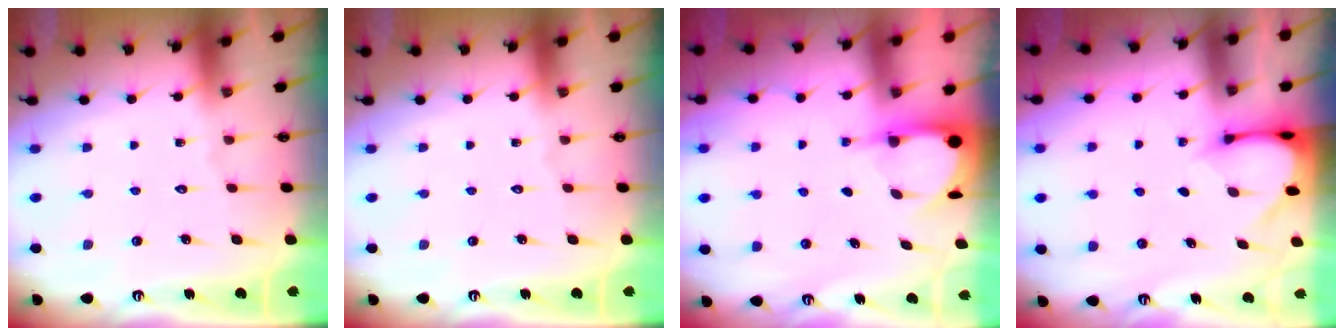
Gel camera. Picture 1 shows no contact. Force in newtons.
{"total": 0.0}
{"total": 4.0, "press": 4.0, "slide": 0.3}
{"total": 2.9, "press": 2.9, "slide": 0.2}